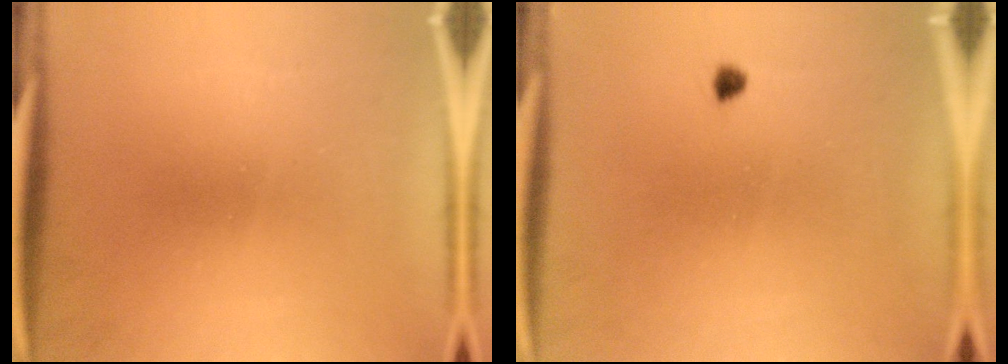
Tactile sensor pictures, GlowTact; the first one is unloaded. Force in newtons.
{"total": 1.0}